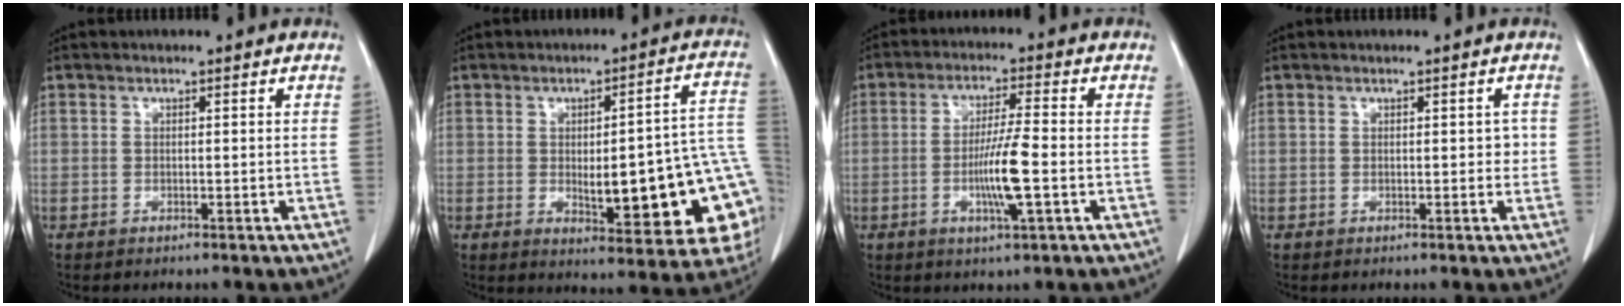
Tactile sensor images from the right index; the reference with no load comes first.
{"total": 20.1, "force": [-3.4, 5.0, 19.2], "torque": [-0.171, 0.027, -0.019]}
{"total": 7.5, "force": [-1.8, 0.0, 7.3], "torque": [-0.141, -0.006, -0.033]}
{"total": 1.5, "force": [0.1, 1.1, 1.0], "torque": [-0.005, 0.010, 0.001]}